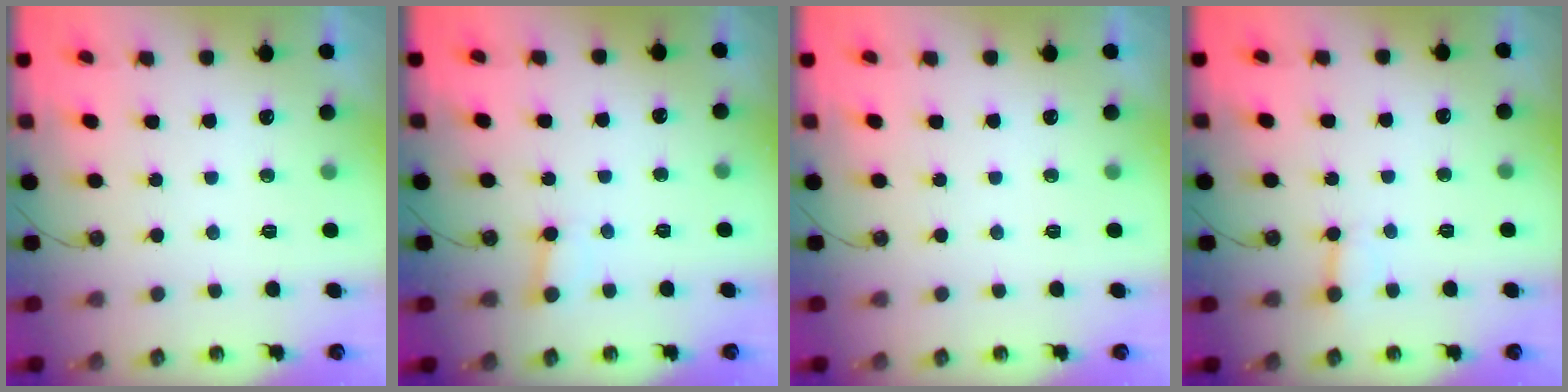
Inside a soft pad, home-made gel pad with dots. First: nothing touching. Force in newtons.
{"total": 2.5, "press": 2.5, "slide": 0.2}
{"total": 0.0}
{"total": 3.5, "press": 3.5, "slide": 0.3}